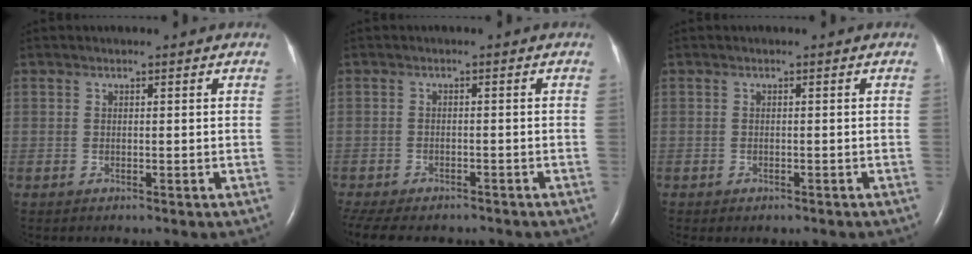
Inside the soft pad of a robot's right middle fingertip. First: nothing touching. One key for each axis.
{"total": 13.8, "fx": -11.1, "fy": 5.7, "fz": 6.0, "tx": -0.156, "ty": -0.015, "tz": -0.146}
{"total": 1.4, "fx": -1.1, "fy": 0.7, "fz": 0.6, "tx": -0.008, "ty": -0.002, "tz": -0.011}